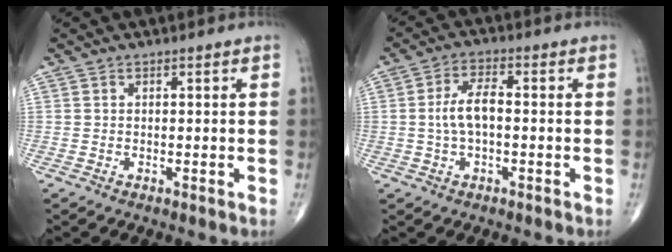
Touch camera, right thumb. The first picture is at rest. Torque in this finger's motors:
{"motor_torque": [-0.11, -0.11, 0.45, -0.18, 0.11]}